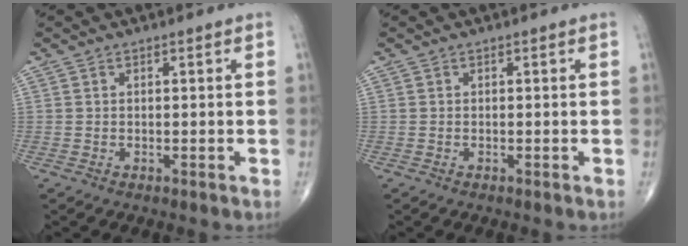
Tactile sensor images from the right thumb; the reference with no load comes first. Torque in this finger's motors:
{"motor_torque": [-0.23, 0.09, 0.45, 0.06, -0.01]}